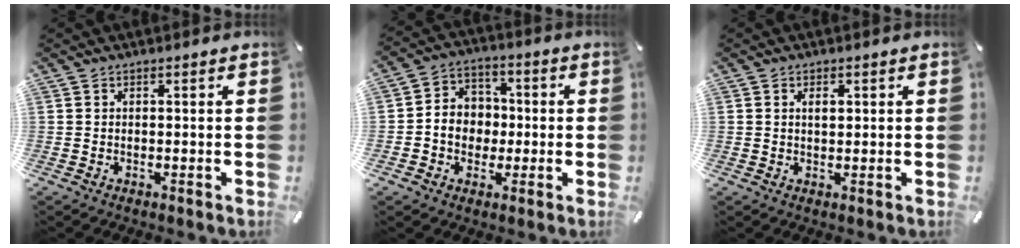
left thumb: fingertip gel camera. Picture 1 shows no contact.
{"total": 7.7, "force": [-1.6, 7.0, 2.8], "torque": [-0.052, 0.018, -0.030]}
{"total": 1.9, "force": [0.5, 1.1, 1.5], "torque": [-0.024, 0.002, 0.007]}